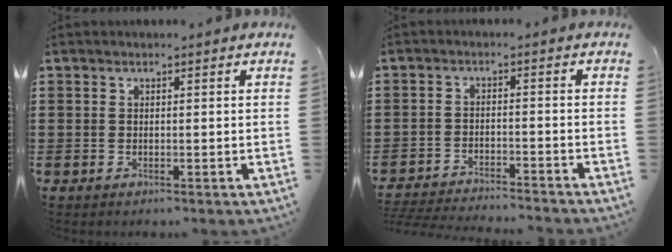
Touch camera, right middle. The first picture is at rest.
{"total": 3.7, "force": [-3.7, -0.2, 0.4], "torque": [-0.018, -0.007, -0.079]}